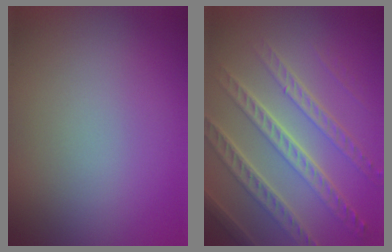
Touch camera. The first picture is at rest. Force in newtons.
{"total": 7.4, "press": 5.3, "slide": 5.2}